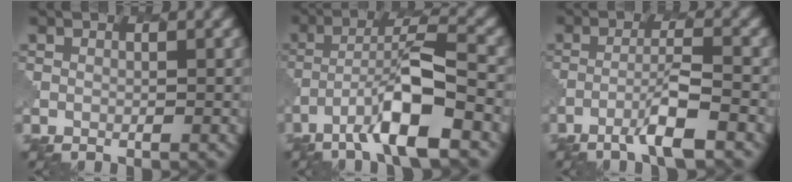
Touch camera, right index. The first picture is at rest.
{"total": 8.4, "force": [-4.5, 1.8, 6.9], "torque": [-0.116, 0.015, -0.082]}
{"total": 4.0, "force": [-2.4, 0.4, 3.1], "torque": [-0.056, 0.006, -0.050]}